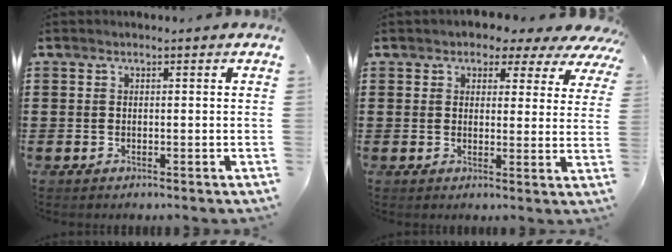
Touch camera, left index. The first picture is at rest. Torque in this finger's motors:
{"motor_torque": [2.14, 0.00, 0.75, 0.09]}